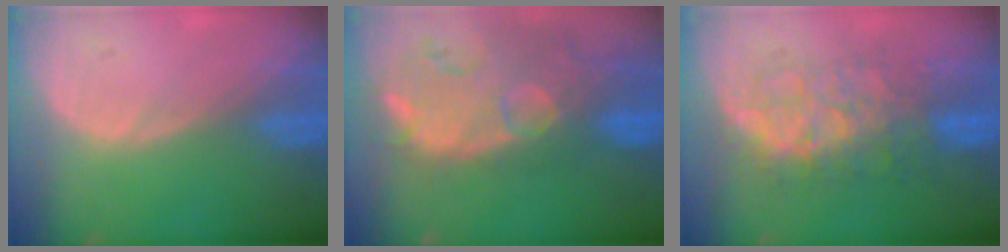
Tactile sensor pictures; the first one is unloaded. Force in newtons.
{"total": 14.4, "press": 11.8, "slide": 8.3}
{"total": 8.0, "press": 8.0, "slide": 0.6}